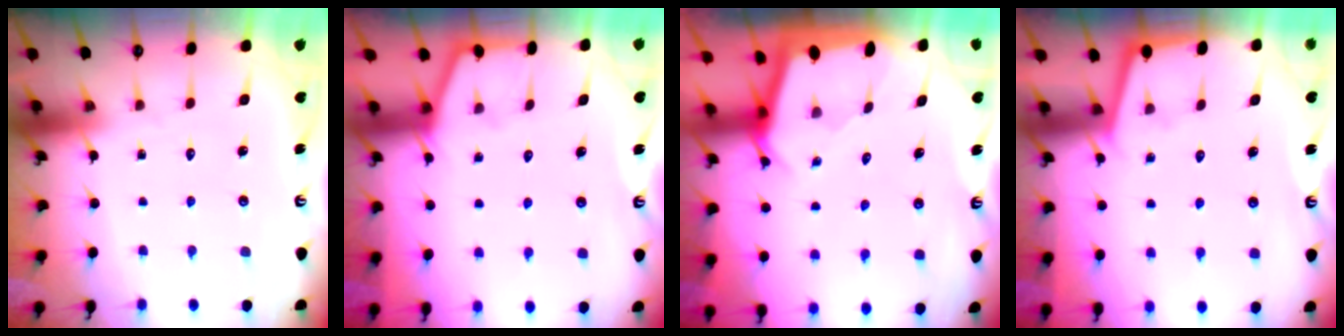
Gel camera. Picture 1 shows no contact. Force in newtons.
{"total": 1.6, "press": 1.6, "slide": 0.3}
{"total": 1.4, "press": 1.4, "slide": 0.1}
{"total": 1.8, "press": 1.8, "slide": 0.4}